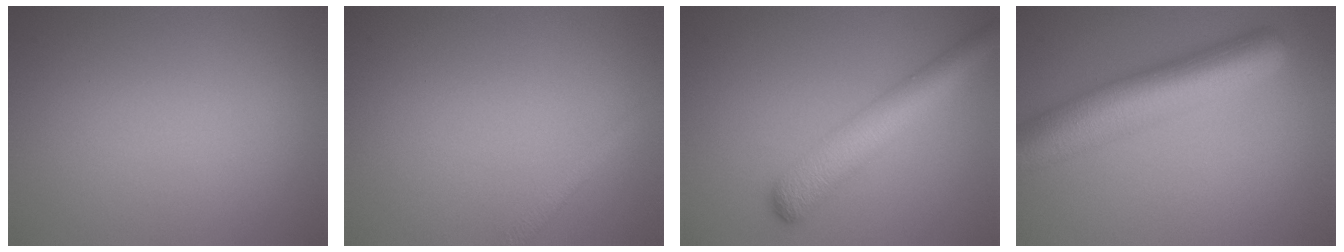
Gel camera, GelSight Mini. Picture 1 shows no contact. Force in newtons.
{"total": 1.2, "press": 1.2, "slide": 0.1}
{"total": 5.1, "press": 5.1, "slide": 0.2}
{"total": 8.5, "press": 8.5, "slide": 0.2}